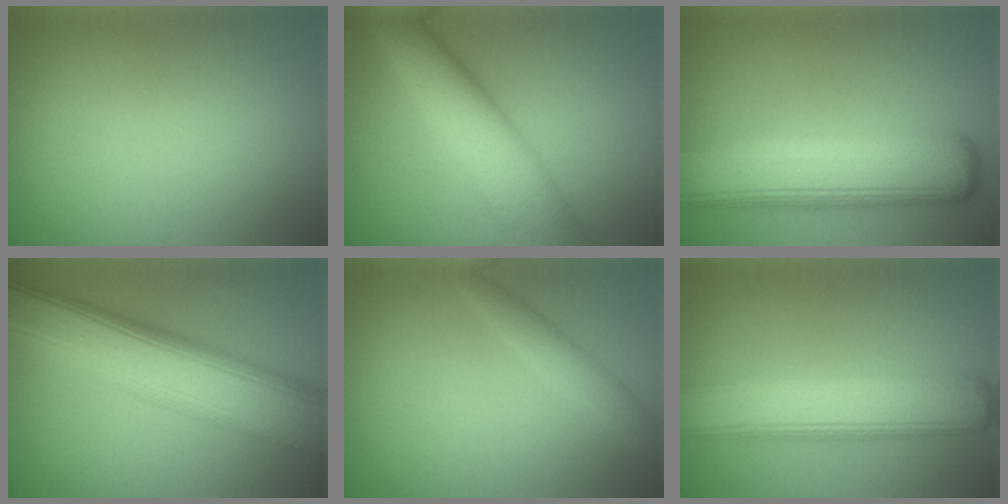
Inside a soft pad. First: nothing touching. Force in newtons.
{"total": 8.1, "press": 8.1, "slide": 0.1}
{"total": 10.5, "press": 10.4, "slide": 0.9}
{"total": 11.2, "press": 11.2, "slide": 0.2}
{"total": 1.8, "press": 1.8, "slide": 0.1}
{"total": 7.8, "press": 7.8, "slide": 0.1}